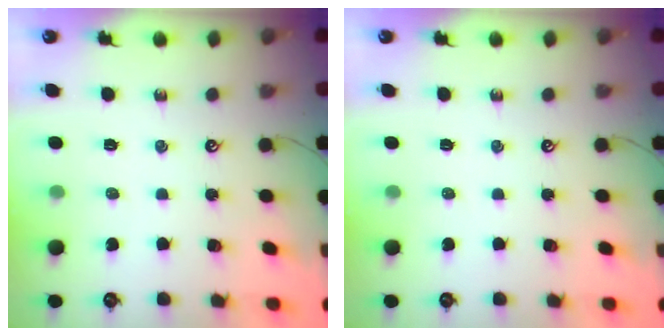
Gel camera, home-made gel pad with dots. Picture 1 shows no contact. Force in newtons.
{"total": 0.0}